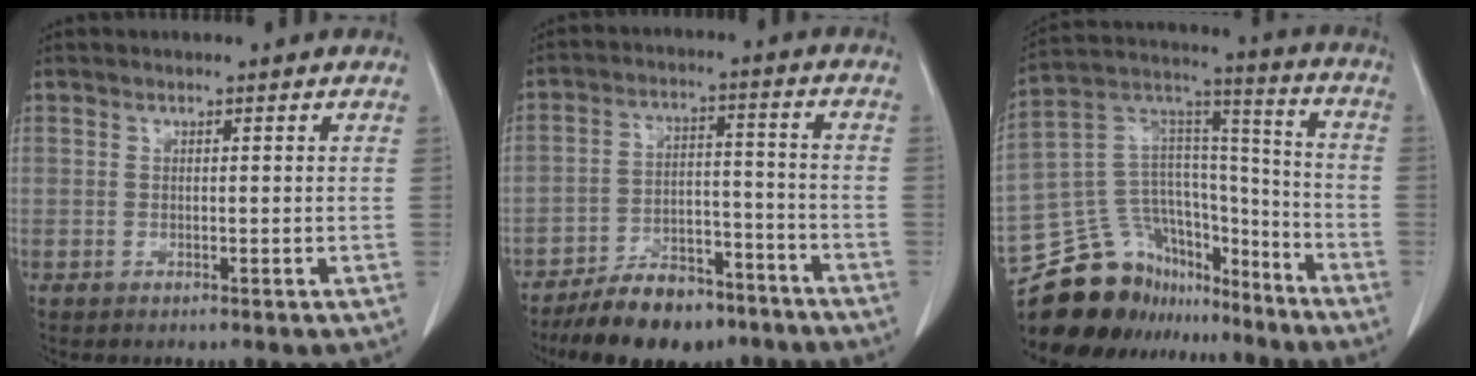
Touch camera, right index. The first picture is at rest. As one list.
[{"total": 12.6, "force": [-10.0, 5.2, 5.5], "torque": [-0.081, 0.019, -0.161]}, {"total": 21.8, "force": [-18.2, 9.9, 6.7], "torque": [-0.143, 0.054, -0.297]}]